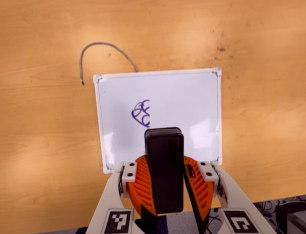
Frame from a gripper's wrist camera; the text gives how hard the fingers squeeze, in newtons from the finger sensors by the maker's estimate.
{"total": 10.4, "left": 10.1, "right": 10.7}